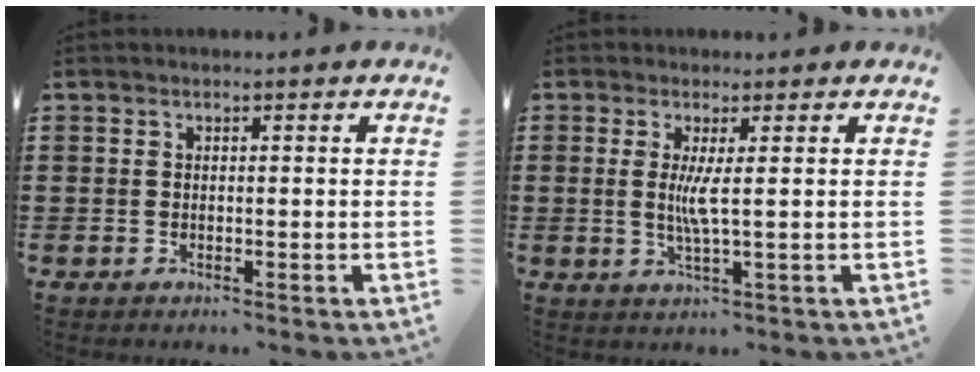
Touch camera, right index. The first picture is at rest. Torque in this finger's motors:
{"motor_torque": [0.16, -0.09, 0.11, 0.11]}